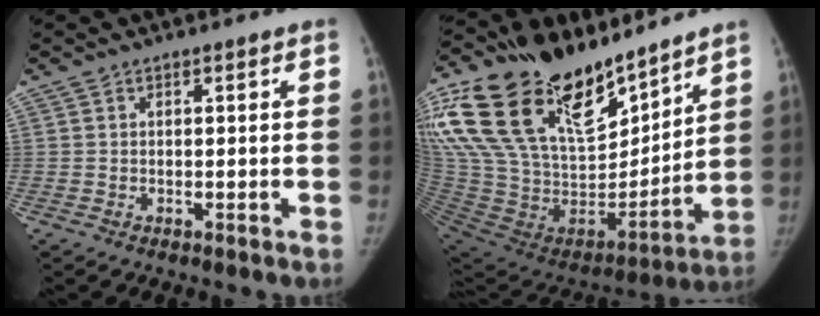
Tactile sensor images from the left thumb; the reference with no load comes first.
{"total": 36.9, "force": [25.0, 17.6, 20.6], "torque": [-0.410, -0.052, 0.452]}